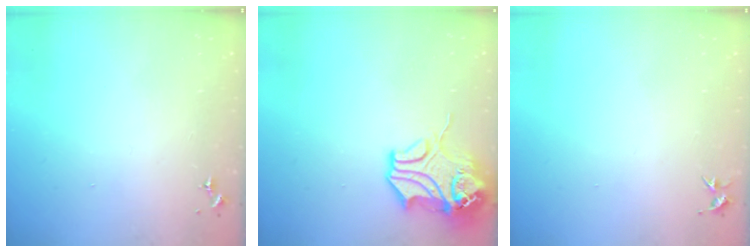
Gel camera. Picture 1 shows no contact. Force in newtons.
{"total": 13.8, "press": 13.7, "slide": 2.0}
{"total": 3.4, "press": 3.4, "slide": 0.4}